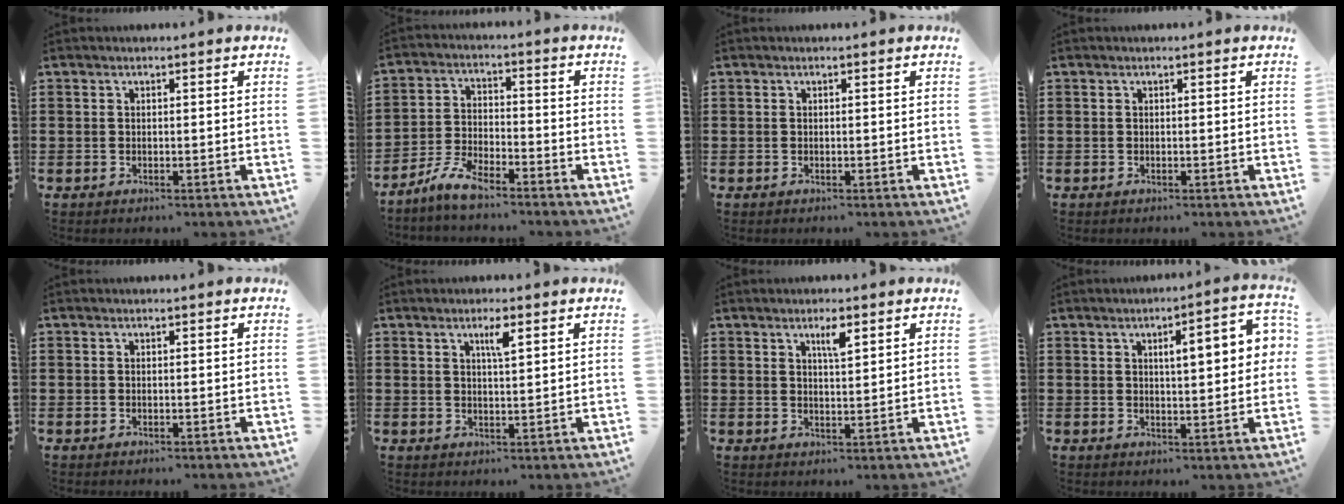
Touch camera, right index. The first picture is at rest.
{"total": 5.5, "force": [-4.7, 1.1, 2.6], "torque": [-0.071, 0.000, -0.096]}
{"total": 0.0}
{"total": 0.0}
{"total": 0.0}
{"total": 2.9, "force": [1.5, 0.5, 2.4], "torque": [-0.042, 0.001, 0.022]}
{"total": 3.1, "force": [1.8, 0.7, 2.4], "torque": [-0.044, 0.002, 0.028]}
{"total": 6.4, "force": [1.5, 1.6, 6.0], "torque": [-0.090, -0.002, 0.015]}